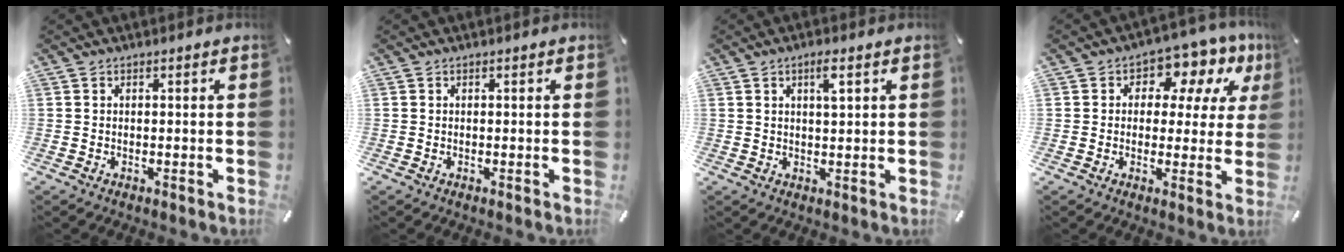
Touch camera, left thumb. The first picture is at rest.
{"total": 0.0}
{"total": 3.4, "force": [1.6, 0.9, 2.9], "torque": [-0.053, 0.002, 0.023]}
{"total": 8.8, "force": [3.7, 6.1, 5.3], "torque": [-0.071, -0.024, 0.064]}